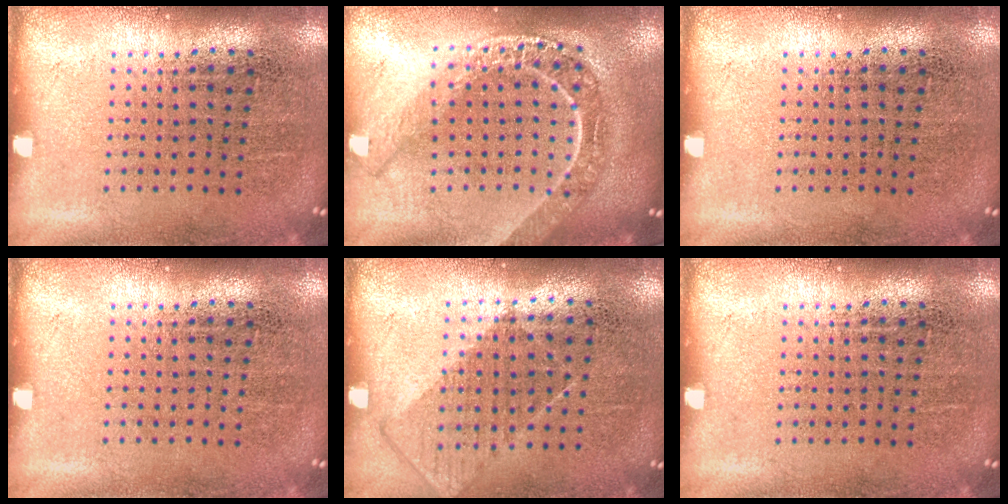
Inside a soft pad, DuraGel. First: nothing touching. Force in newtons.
{"total": 2.2, "press": 1.9, "slide": 1.1}
{"total": 0.0}
{"total": 0.0}
{"total": 0.9, "press": 0.7, "slide": 0.5}
{"total": 0.0}